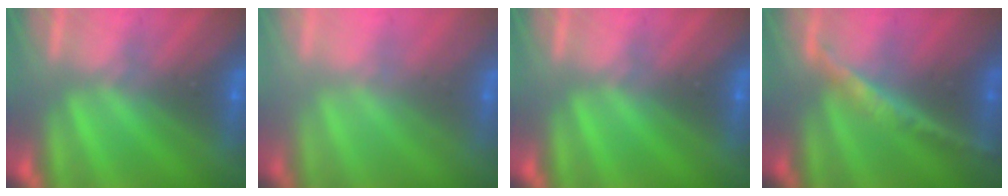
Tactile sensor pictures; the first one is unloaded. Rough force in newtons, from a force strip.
{"total": 2.2}
{"total": 0.0}
{"total": 2.4}